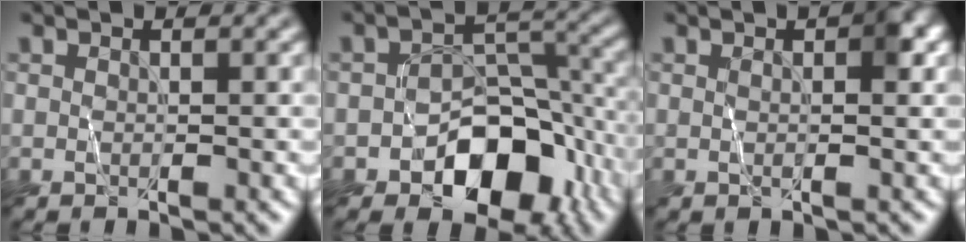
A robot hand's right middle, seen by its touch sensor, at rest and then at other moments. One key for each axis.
{"total": 7.4, "fx": -3.8, "fy": 4.5, "fz": 4.6, "tx": -0.048, "ty": 0.003, "tz": -0.062}
{"total": 2.2, "fx": 0.5, "fy": 0.5, "fz": 2.0, "tx": -0.026, "ty": 0.006, "tz": 0.009}